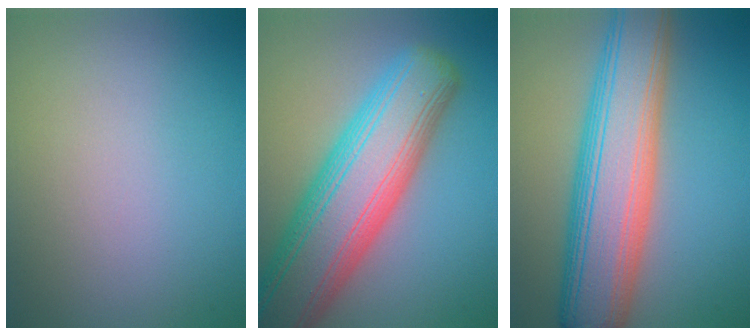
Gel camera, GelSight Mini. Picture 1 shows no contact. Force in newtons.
{"total": 11.9, "press": 11.9, "slide": 0.5}
{"total": 10.6, "press": 10.6, "slide": 0.3}